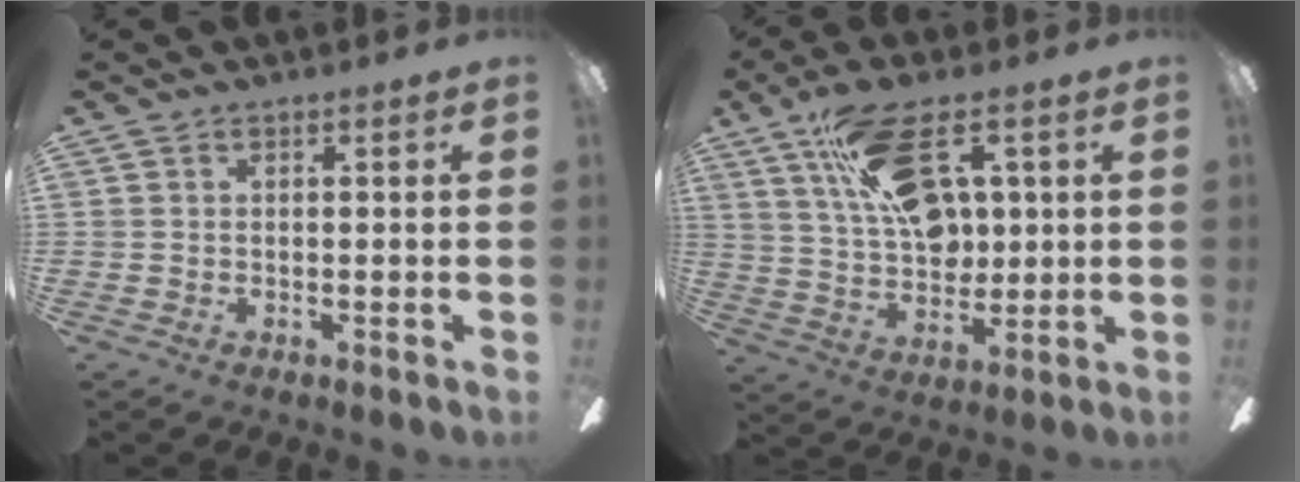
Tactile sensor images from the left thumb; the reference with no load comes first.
{"total": 17.5, "force": [8.0, 9.7, 12.2], "torque": [-0.211, -0.009, 0.146]}